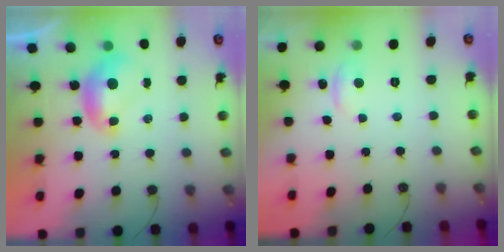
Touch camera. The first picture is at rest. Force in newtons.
{"total": 0.9, "press": 0.2, "slide": 0.9}